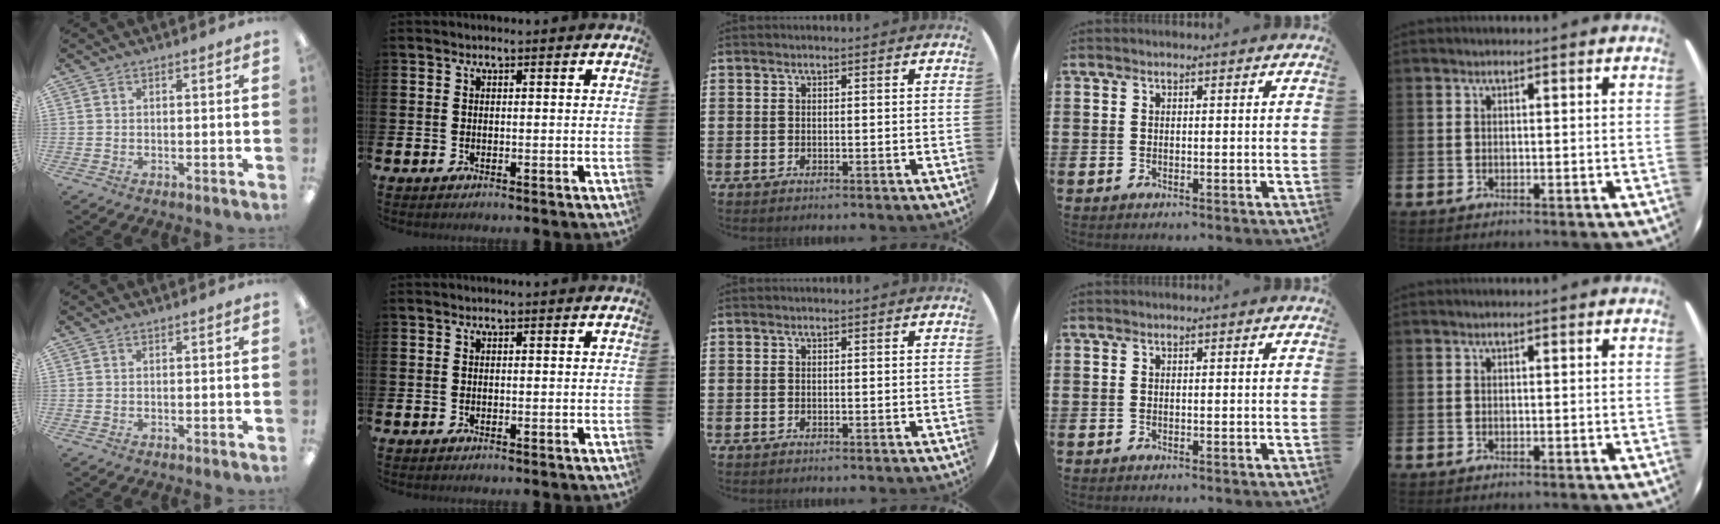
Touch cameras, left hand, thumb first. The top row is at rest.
{}